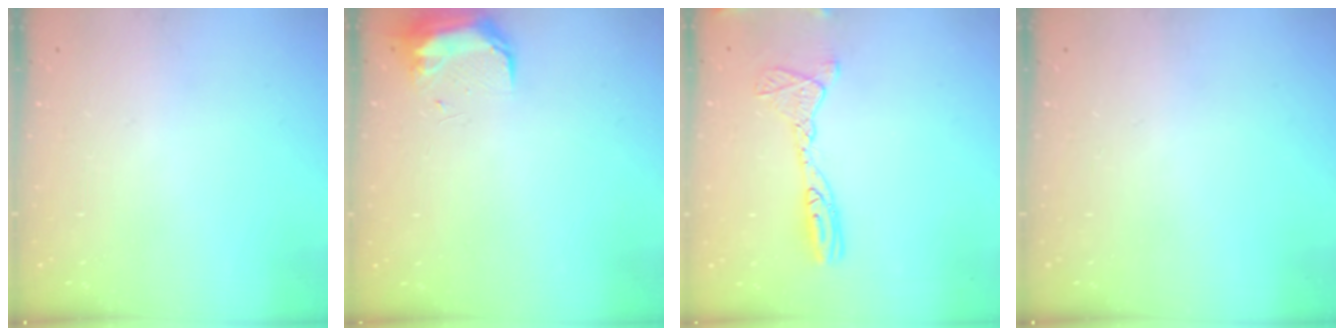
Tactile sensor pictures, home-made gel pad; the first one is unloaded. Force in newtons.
{"total": 8.9, "press": 8.8, "slide": 1.1}
{"total": 12.9, "press": 12.8, "slide": 1.2}
{"total": 0.0}